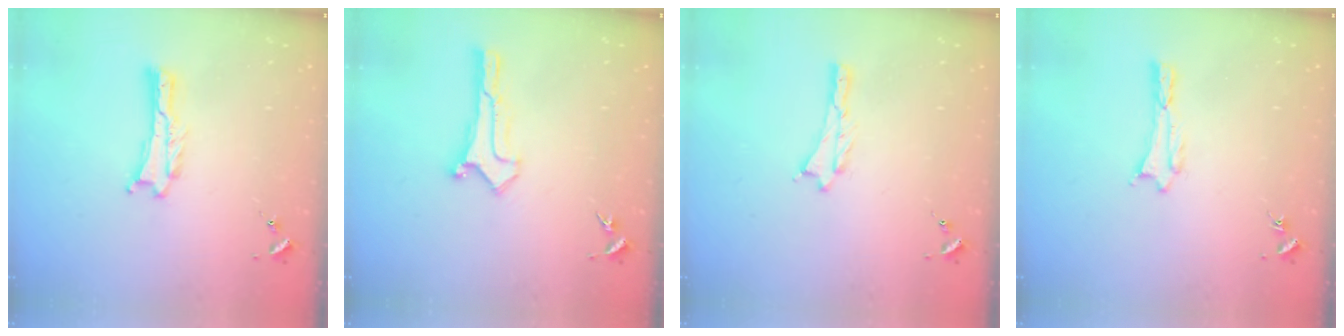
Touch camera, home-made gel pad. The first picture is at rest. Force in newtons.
{"total": 0.0}
{"total": 0.0}
{"total": 0.7, "press": 0.7, "slide": 0.1}